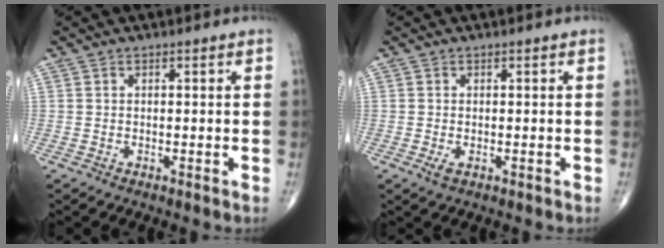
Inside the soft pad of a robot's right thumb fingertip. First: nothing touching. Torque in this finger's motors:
{"motor_torque": [0.59, 0.27, -0.12, -0.21, 0.00]}